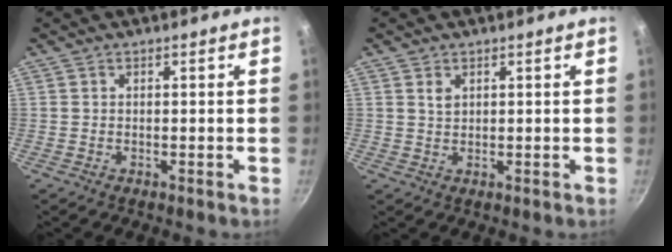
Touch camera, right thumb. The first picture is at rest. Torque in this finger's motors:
{"motor_torque": [-0.47, 0.39, -0.09, 0.25, 0.11]}